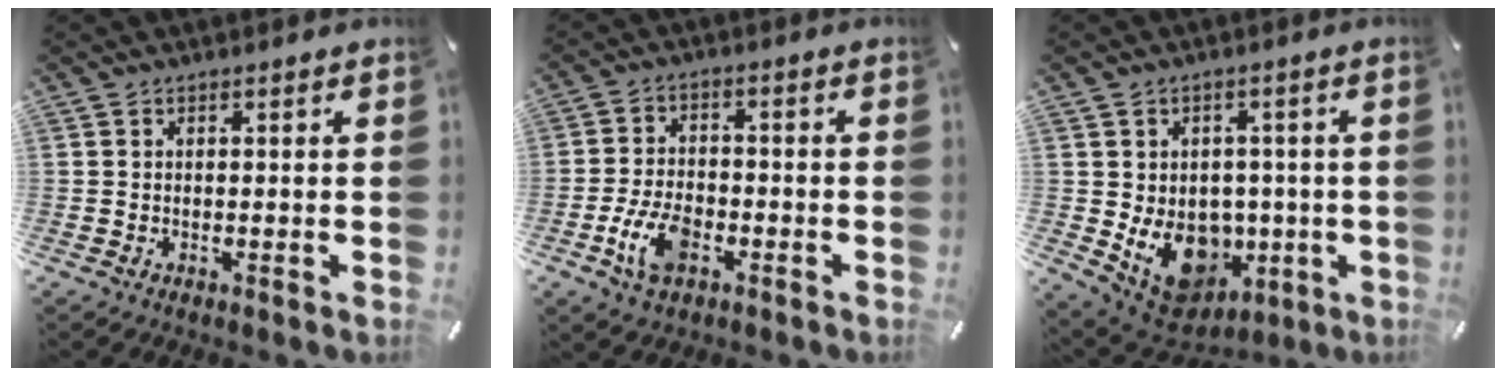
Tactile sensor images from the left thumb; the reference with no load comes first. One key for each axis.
{"total": 8.6, "fx": -3.8, "fy": 5.1, "fz": 5.9, "tx": -0.129, "ty": 0.011, "tz": -0.068}
{"total": 12.3, "fx": -2.2, "fy": 10.4, "fz": 6.2, "tx": -0.096, "ty": -0.018, "tz": -0.029}